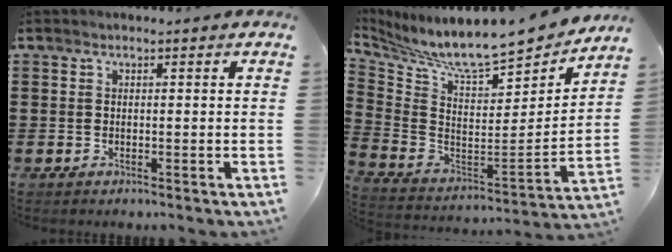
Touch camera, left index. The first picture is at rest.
{"total": 8.7, "force": [7.7, 1.1, 3.8], "torque": [-0.101, -0.068, 0.125]}